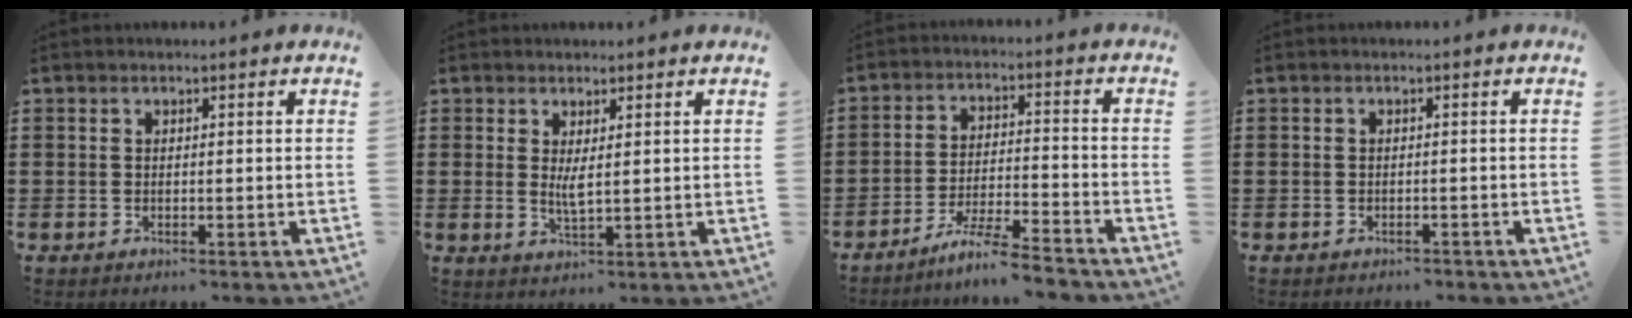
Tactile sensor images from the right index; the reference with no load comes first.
{"total": 2.7, "force": [0.7, 0.5, 2.5], "torque": [-0.050, -0.003, 0.013]}
{"total": 6.6, "force": [-6.0, -0.3, 2.8], "torque": [-0.059, -0.008, -0.116]}
{"total": 0.9, "force": [-0.8, 0.3, 0.1], "torque": [-0.005, -0.001, -0.018]}